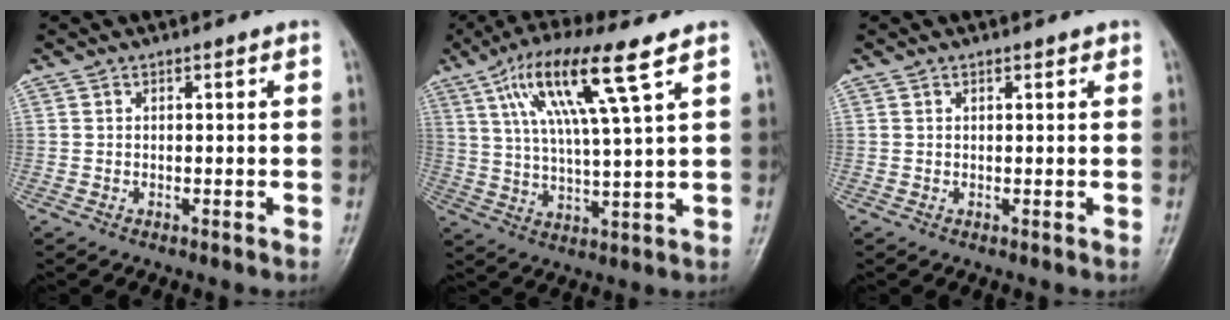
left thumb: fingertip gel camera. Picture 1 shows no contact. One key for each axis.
{"total": 14.2, "fx": 6.7, "fy": 1.7, "fz": 12.4, "tx": -0.241, "ty": -0.010, "tz": 0.125}
{"total": 0.9, "fx": 0.6, "fy": 0.4, "fz": 0.5, "tx": -0.004, "ty": -0.002, "tz": 0.006}